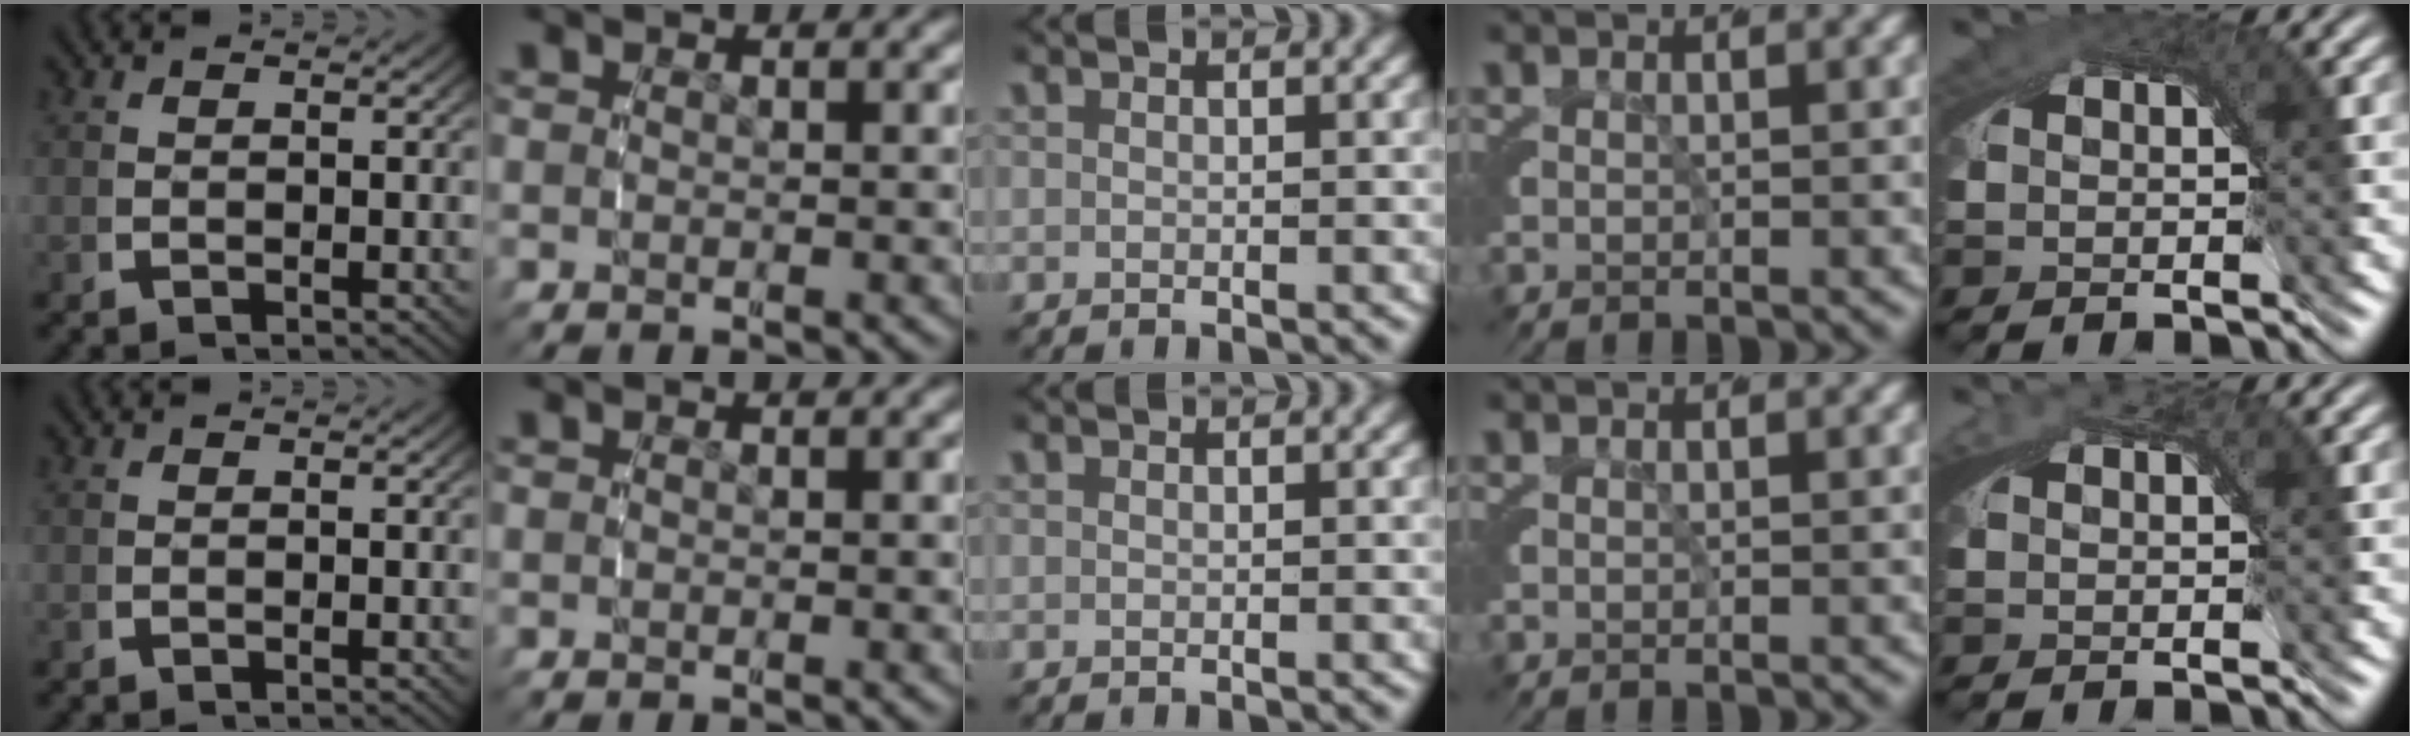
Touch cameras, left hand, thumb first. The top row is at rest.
{"little": {"total": 1.0, "force": [0.0, 0.8, 0.6], "torque": [-0.022, 0.001, -0.001]}}